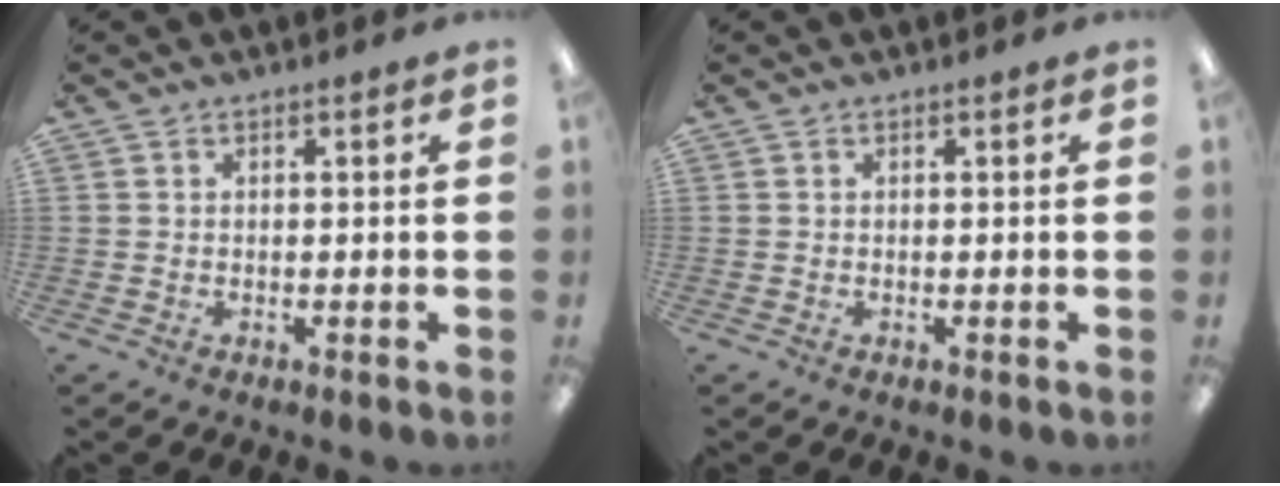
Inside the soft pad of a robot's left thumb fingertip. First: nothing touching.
{"total": 0.0}